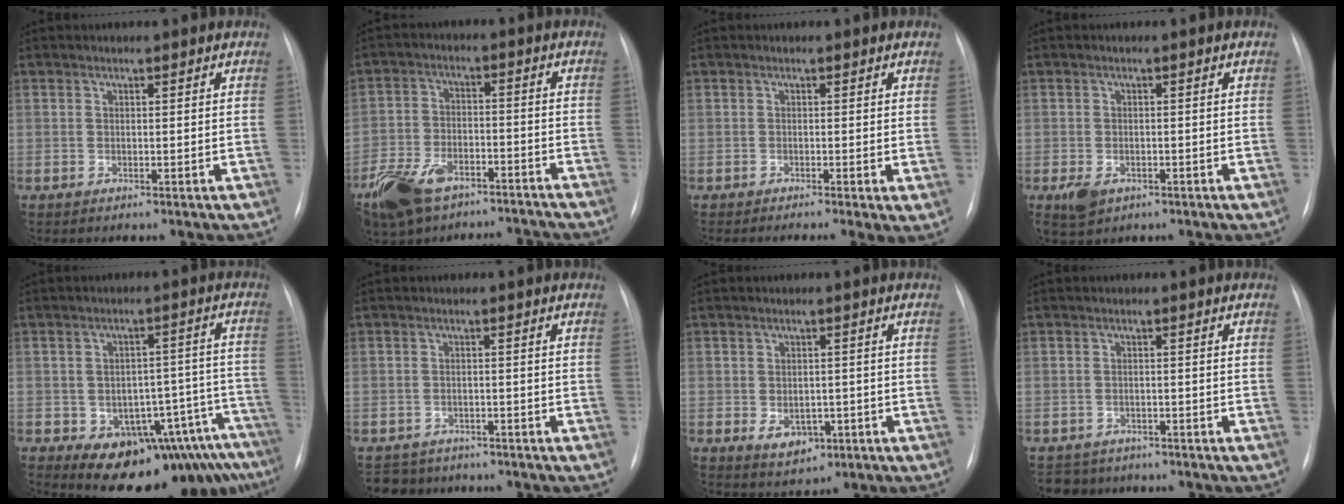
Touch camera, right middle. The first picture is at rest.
{"total": 15.1, "force": [-11.6, 6.9, 6.8], "torque": [-0.158, 0.012, -0.193]}
{"total": 3.0, "force": [-1.1, 0.5, 2.7], "torque": [-0.034, -0.011, -0.020]}
{"total": 3.4, "force": [-1.7, 2.2, 1.9], "torque": [-0.040, -0.005, -0.018]}
{"total": 15.7, "force": [-10.4, 7.5, 9.0], "torque": [-0.061, 0.051, -0.126]}
{"total": 4.8, "force": [-4.3, 2.1, -0.4], "torque": [0.008, 0.004, -0.064]}
{"total": 4.1, "force": [-1.4, 2.9, 2.6], "torque": [-0.036, 0.002, -0.007]}
{"total": 4.2, "force": [-3.7, 1.9, -0.5], "torque": [0.008, 0.001, -0.057]}